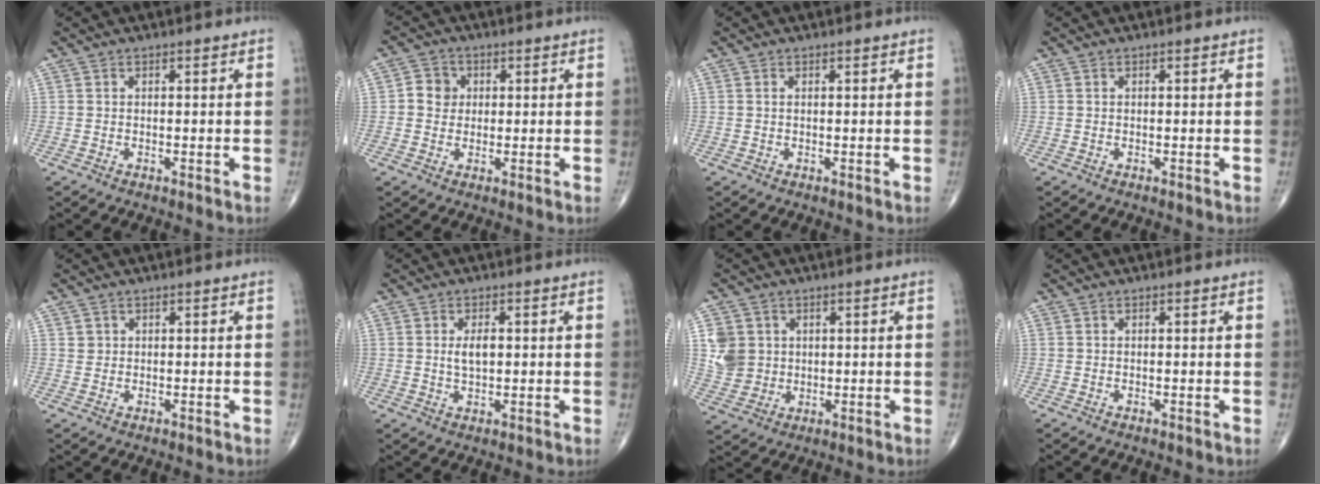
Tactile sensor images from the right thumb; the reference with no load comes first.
{"total": 4.1, "force": [0.5, 3.8, 1.4], "torque": [-0.002, 0.005, 0.003]}
{"total": 0.0}
{"total": 0.0}
{"total": 1.2, "force": [0.5, 1.0, 0.1], "torque": [0.010, -0.001, 0.006]}
{"total": 3.6, "force": [0.4, 1.9, 3.0], "torque": [-0.047, -0.003, 0.008]}
{"total": 6.7, "force": [1.6, 6.1, 2.3], "torque": [-0.023, -0.004, 0.039]}
{"total": 0.0}